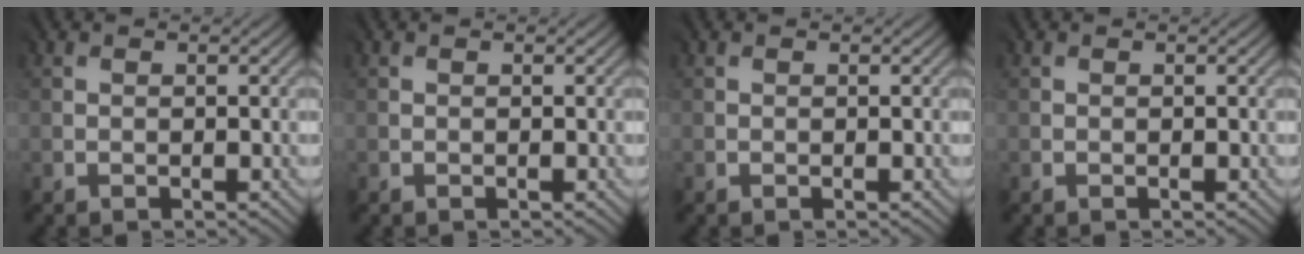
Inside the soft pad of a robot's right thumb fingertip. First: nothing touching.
{"total": 0.0}
{"total": 0.0}
{"total": 0.0}